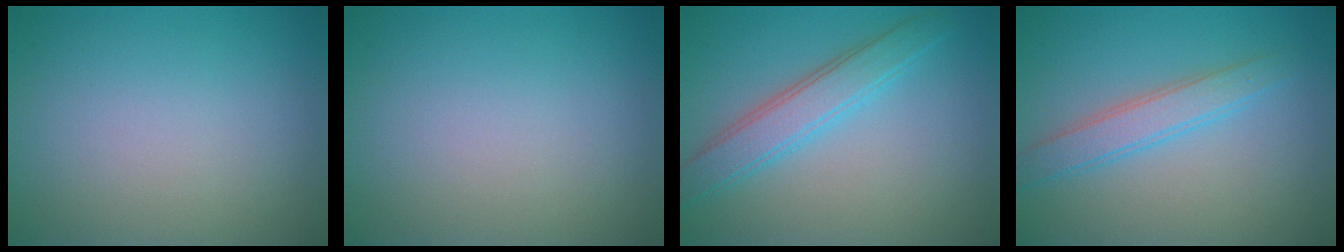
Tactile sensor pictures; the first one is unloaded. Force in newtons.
{"total": 0.0}
{"total": 3.7, "press": 3.7, "slide": 0.2}
{"total": 2.9, "press": 2.9, "slide": 0.1}